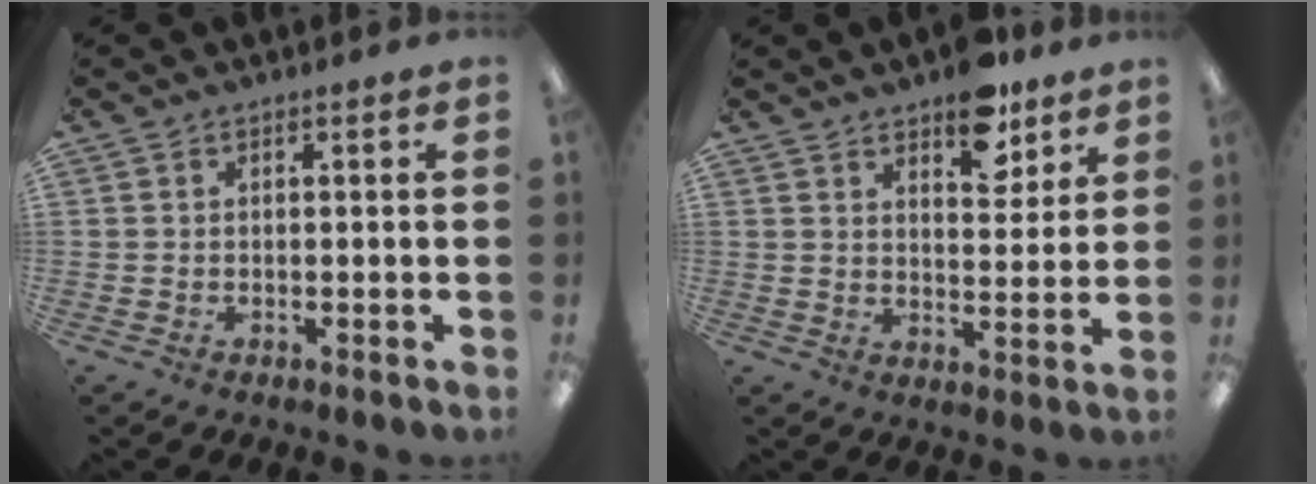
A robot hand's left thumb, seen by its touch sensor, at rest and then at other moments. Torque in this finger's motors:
{"motor_torque": [1.15, 0.68, 0.59, -0.64, 0.05]}